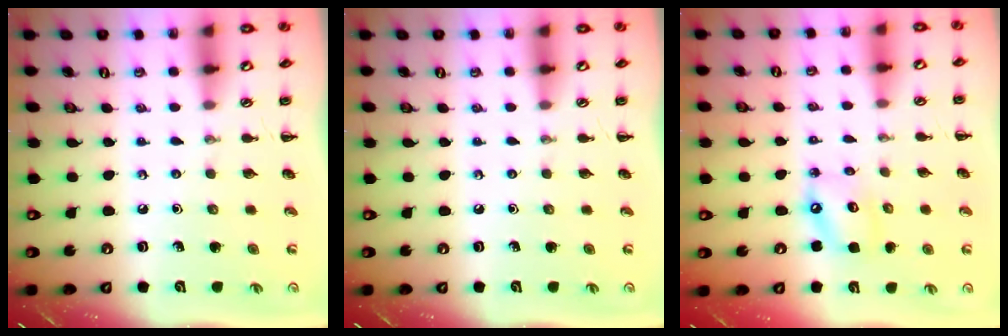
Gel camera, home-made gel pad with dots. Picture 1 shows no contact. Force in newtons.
{"total": 0.0}
{"total": 7.3, "press": 7.2, "slide": 1.4}